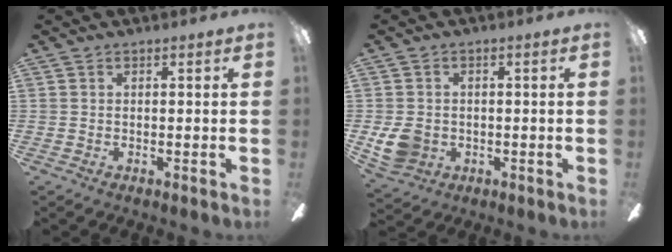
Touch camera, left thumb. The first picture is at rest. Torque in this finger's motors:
{"motor_torque": [0.63, 0.77, 0.31, -0.27, 0.02]}